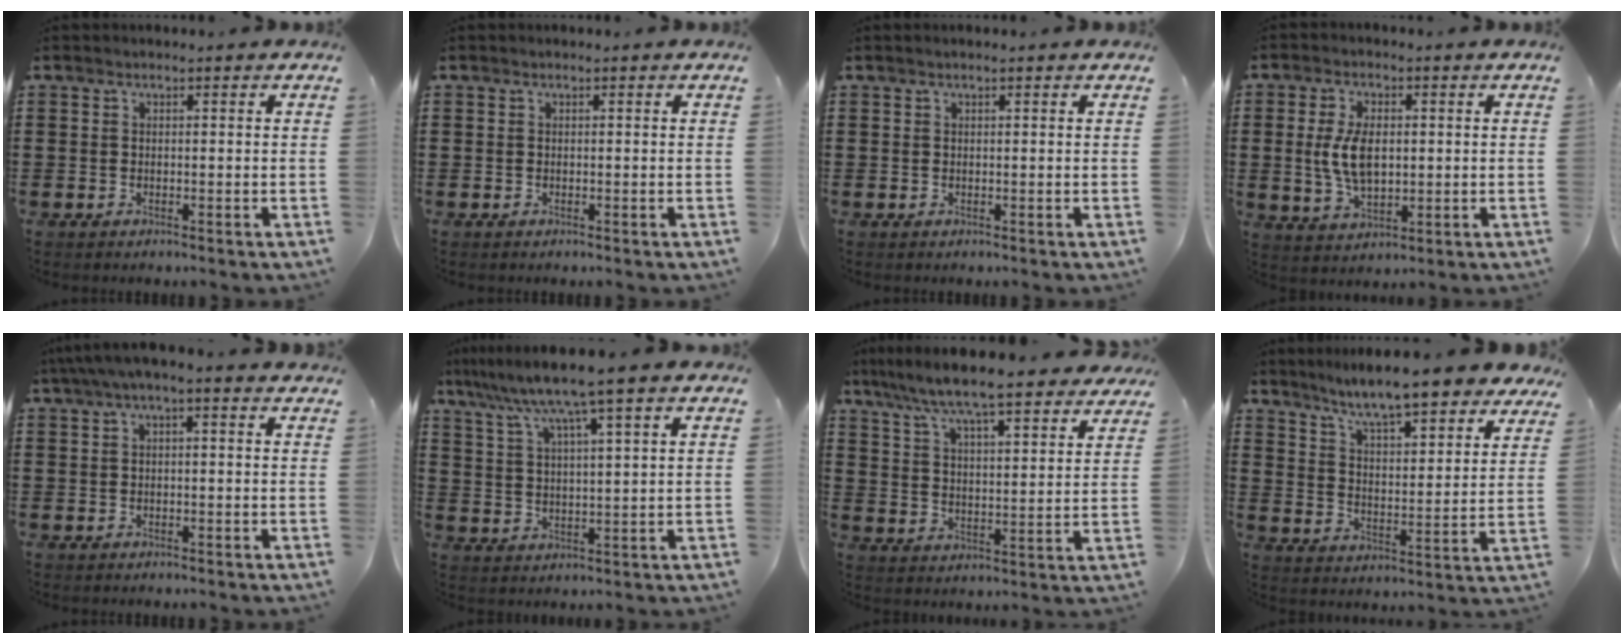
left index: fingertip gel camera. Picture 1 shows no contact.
{"total": 0.0}
{"total": 0.6, "force": [0.4, 0.0, 0.4], "torque": [-0.008, -0.001, 0.007]}
{"total": 7.1, "force": [0.7, 3.9, 6.0], "torque": [-0.131, 0.002, 0.005]}
{"total": 2.1, "force": [0.2, 0.3, 2.1], "torque": [-0.037, 0.001, 0.003]}
{"total": 8.0, "force": [6.1, -0.4, 5.1], "torque": [-0.119, -0.024, 0.102]}
{"total": 7.0, "force": [6.4, -0.1, 2.7], "torque": [-0.082, -0.042, 0.107]}
{"total": 7.8, "force": [7.0, -0.1, 3.3], "torque": [-0.093, -0.044, 0.116]}